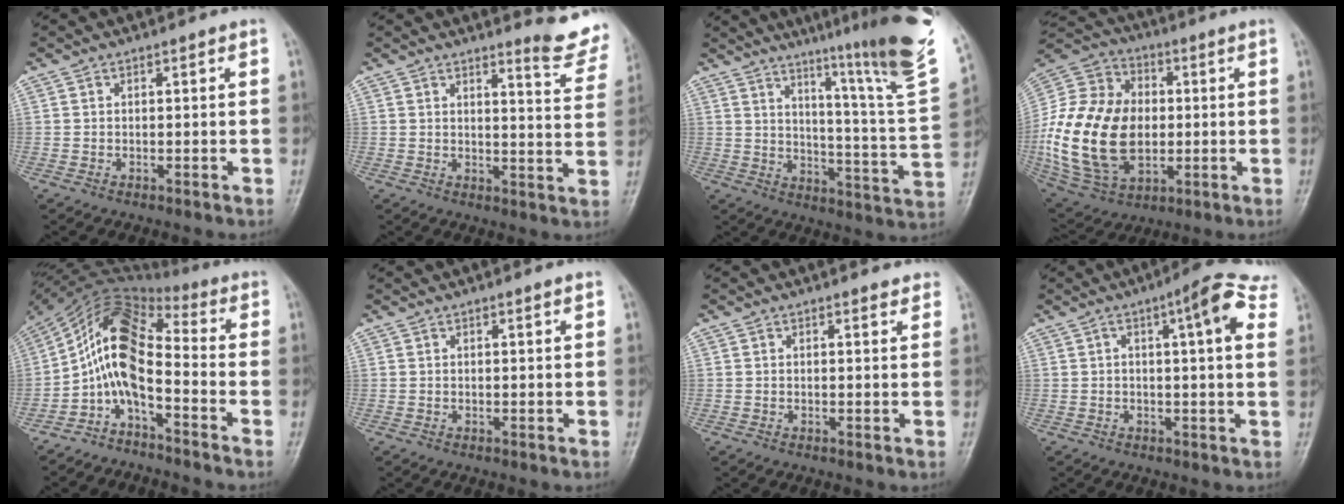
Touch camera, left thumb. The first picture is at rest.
{"total": 6.1, "force": [5.9, 0.7, 1.4], "torque": [-0.003, -0.059, 0.058]}
{"total": 24.8, "force": [16.9, 0.8, 18.2], "torque": [-0.242, -0.108, 0.230]}
{"total": 24.7, "force": [-1.1, 16.9, 17.9], "torque": [-0.359, 0.002, -0.005]}
{"total": 11.4, "force": [-3.5, 5.2, 9.5], "torque": [-0.181, 0.084, -0.078]}
{"total": 0.9, "force": [0.8, -0.1, 0.5], "torque": [-0.008, -0.001, 0.014]}
{"total": 1.7, "force": [1.5, 0.5, 0.4], "torque": [-0.001, -0.008, 0.015]}
{"total": 9.9, "force": [3.9, 1.9, 8.9], "torque": [-0.109, 0.006, 0.042]}